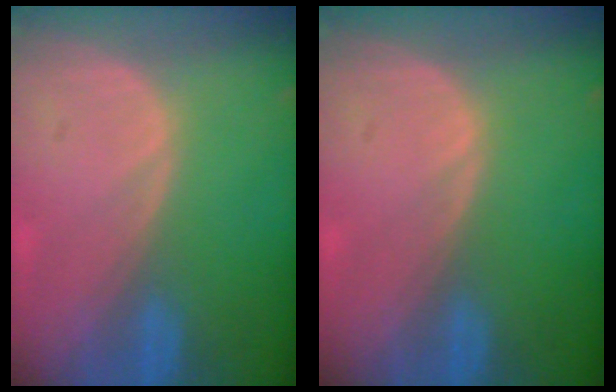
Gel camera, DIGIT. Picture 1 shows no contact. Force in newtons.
{"total": 0.0}